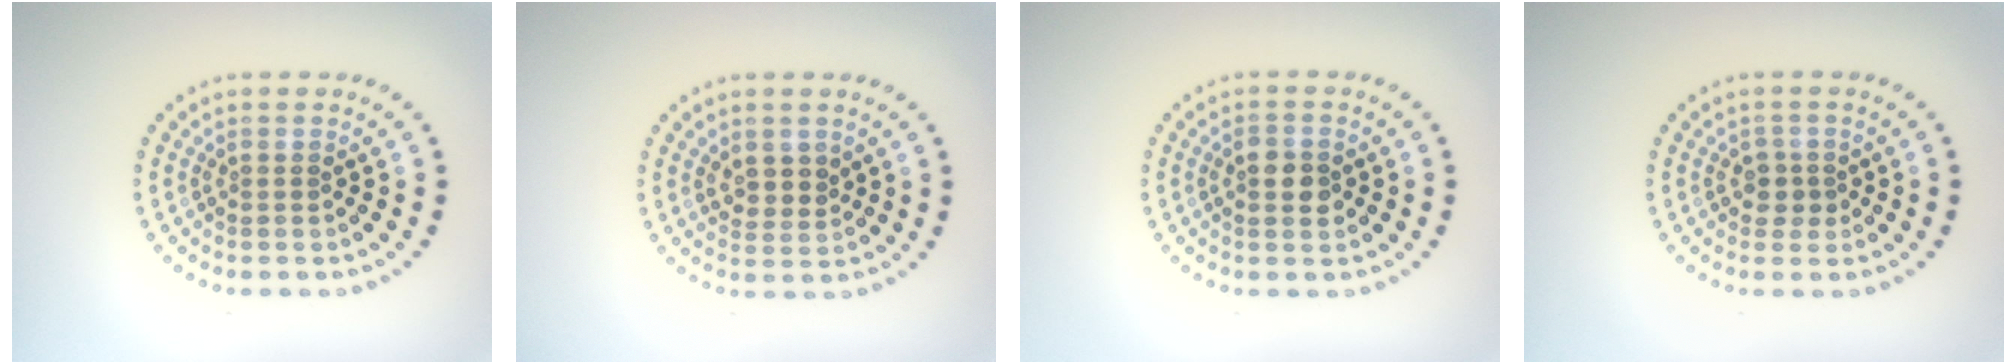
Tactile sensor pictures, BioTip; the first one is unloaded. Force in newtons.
{"total": 2.1, "press": 1.9, "slide": 0.8}
{"total": 2.6, "press": 2.6, "slide": 0.1}
{"total": 1.7, "press": 1.5, "slide": 0.7}